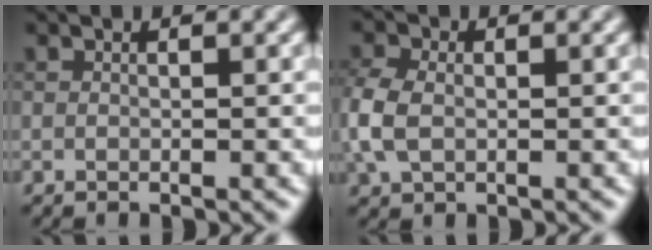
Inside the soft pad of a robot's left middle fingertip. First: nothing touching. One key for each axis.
{"total": 4.0, "fx": -0.4, "fy": 2.9, "fz": 2.7, "tx": -0.078, "ty": 0.000, "tz": -0.012}